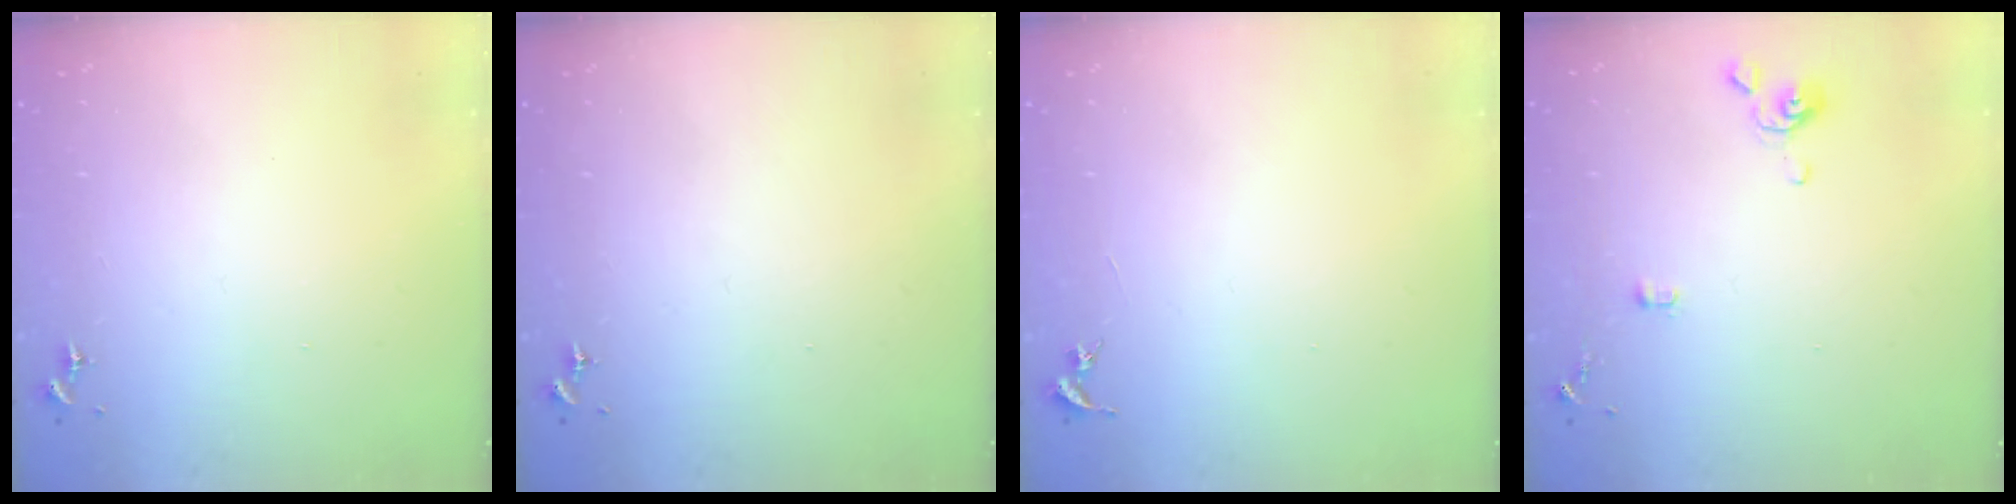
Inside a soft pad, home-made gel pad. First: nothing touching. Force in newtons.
{"total": 0.0}
{"total": 0.0}
{"total": 3.4, "press": 3.4, "slide": 0.7}